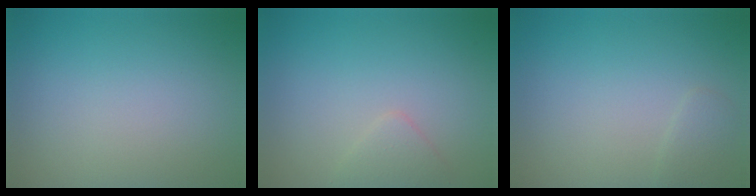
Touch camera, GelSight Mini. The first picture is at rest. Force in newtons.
{"total": 1.4, "press": 1.4, "slide": 0.1}
{"total": 1.1, "press": 1.1, "slide": 0.1}